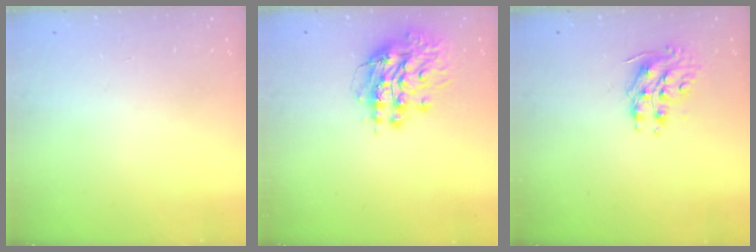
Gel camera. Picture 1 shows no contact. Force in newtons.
{"total": 12.5, "press": 12.4, "slide": 1.2}
{"total": 8.9, "press": 8.9, "slide": 0.7}